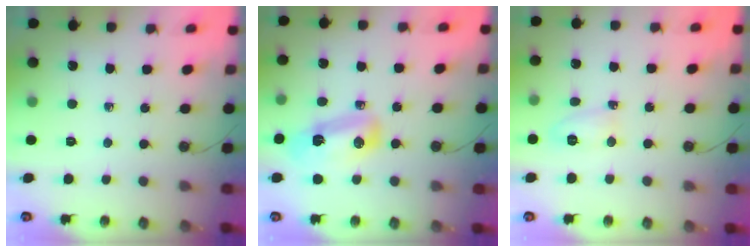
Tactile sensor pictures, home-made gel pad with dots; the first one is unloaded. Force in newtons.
{"total": 9.7, "press": 9.0, "slide": 3.7}
{"total": 4.2, "press": 4.0, "slide": 1.3}